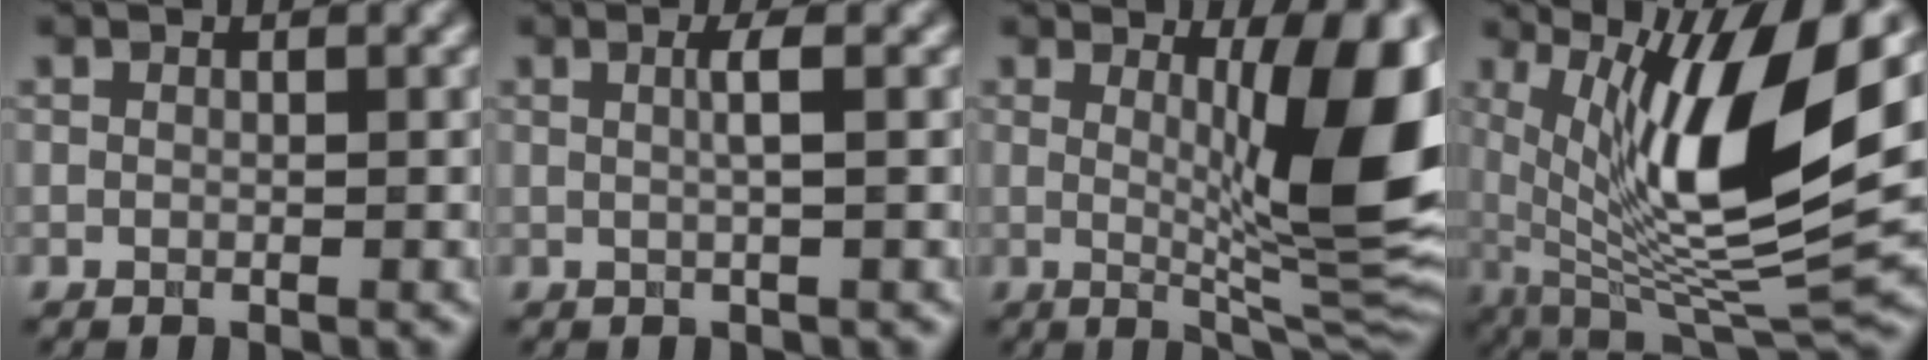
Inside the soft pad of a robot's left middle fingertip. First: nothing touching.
{"total": 1.7, "force": [0.1, 0.3, 1.7], "torque": [-0.032, 0.004, 0.000]}
{"total": 11.8, "force": [1.7, 2.7, 11.3], "torque": [-0.138, -0.014, 0.036]}
{"total": 13.1, "force": [3.2, 3.6, 12.2], "torque": [-0.213, -0.008, 0.070]}